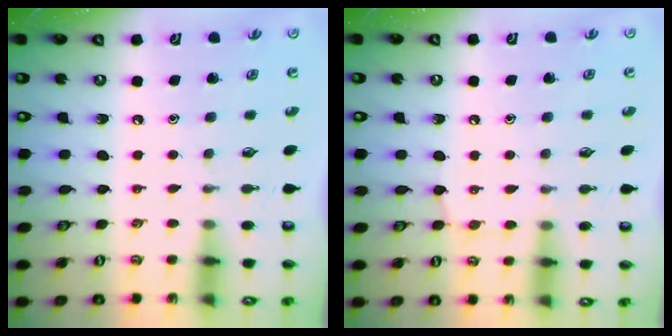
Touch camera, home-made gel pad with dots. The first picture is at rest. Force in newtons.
{"total": 7.2, "press": 7.2, "slide": 0.6}